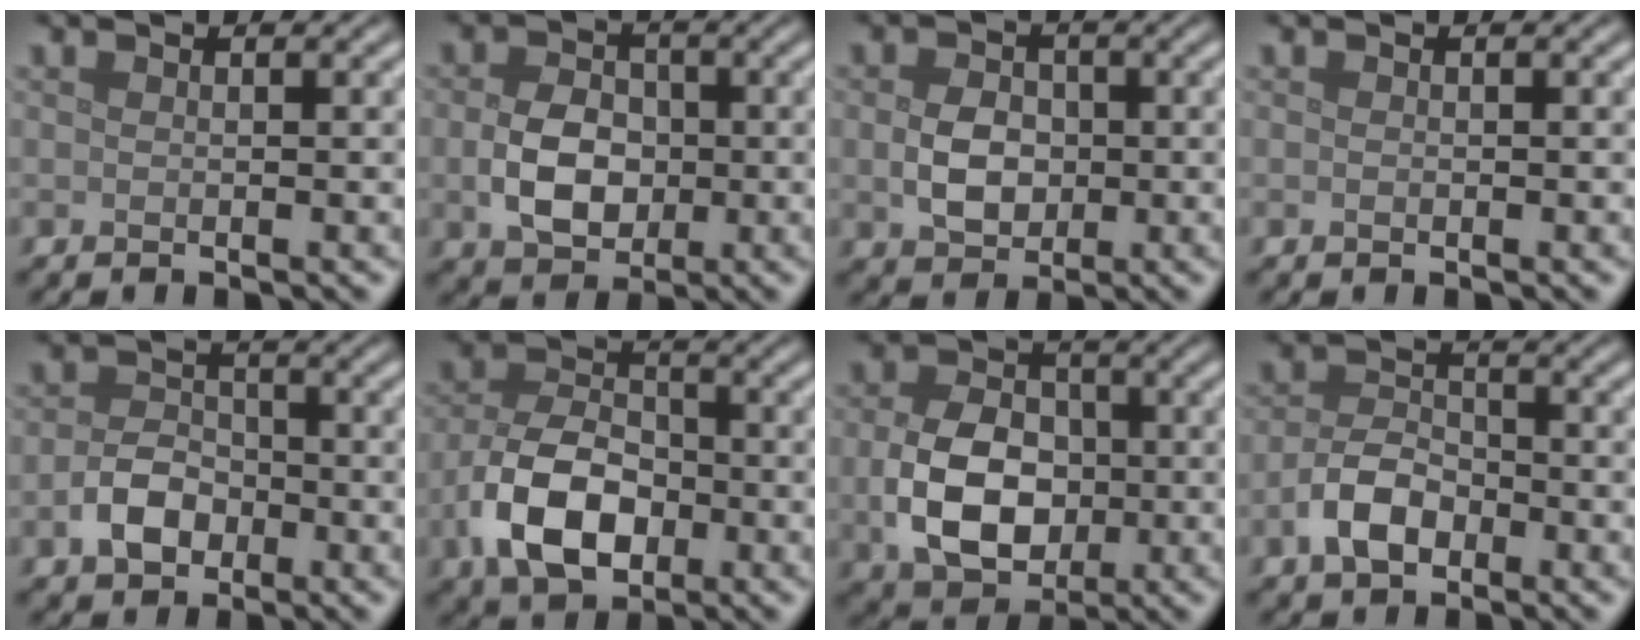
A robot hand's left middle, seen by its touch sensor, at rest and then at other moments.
{"total": 4.7, "force": [-0.6, 3.5, 3.0], "torque": [-0.060, -0.003, -0.010]}
{"total": 3.6, "force": [-0.2, 2.8, 2.3], "torque": [-0.047, -0.003, -0.007]}
{"total": 0.0}
{"total": 3.4, "force": [-1.5, 2.4, 1.8], "torque": [-0.031, 0.006, -0.033]}
{"total": 7.5, "force": [-2.7, 4.7, 5.1], "torque": [-0.105, -0.001, -0.056]}
{"total": 7.1, "force": [-1.0, 5.2, 4.8], "torque": [-0.101, -0.009, -0.017]}
{"total": 3.9, "force": [-1.9, 2.3, 2.4], "torque": [-0.043, 0.006, -0.042]}